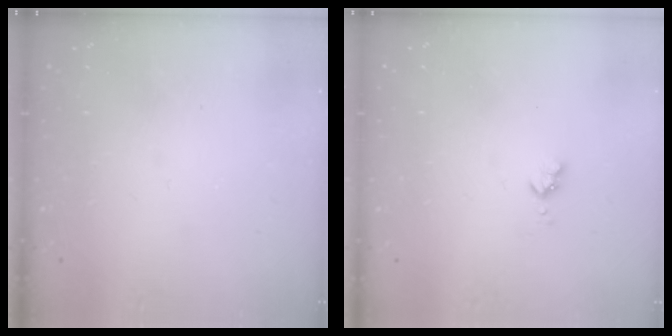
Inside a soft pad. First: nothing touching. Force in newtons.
{"total": 3.5, "press": 3.5, "slide": 0.4}